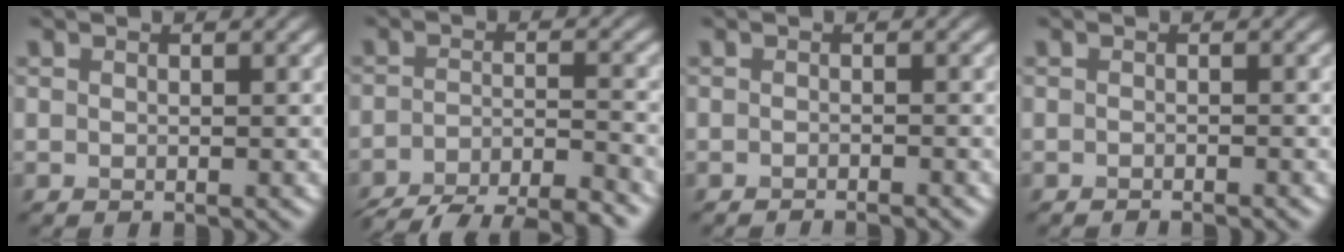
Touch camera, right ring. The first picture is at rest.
{"total": 8.5, "force": [-7.4, 1.9, 3.8], "torque": [-0.059, -0.016, -0.115]}
{"total": 1.3, "force": [-1.2, 0.1, 0.4], "torque": [-0.004, 0.000, -0.019]}
{"total": 1.0, "force": [-0.9, 0.0, 0.3], "torque": [-0.003, -0.001, -0.015]}